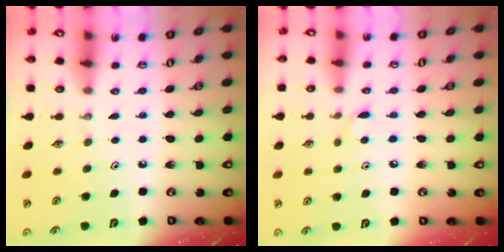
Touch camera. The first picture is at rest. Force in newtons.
{"total": 4.4, "press": 4.4, "slide": 0.6}